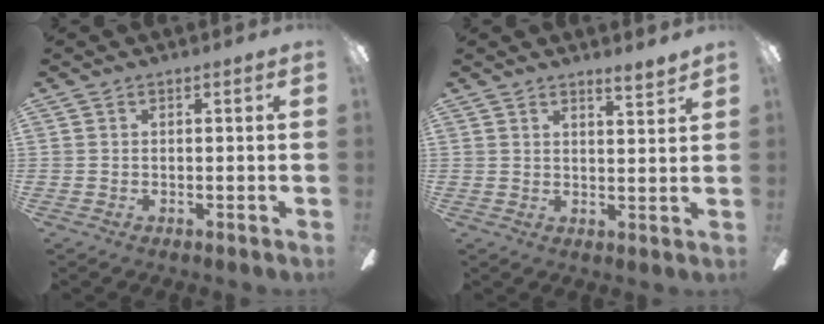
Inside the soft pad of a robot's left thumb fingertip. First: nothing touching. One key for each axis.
{"total": 3.3, "fx": 3.1, "fy": -0.4, "fz": 1.0, "tx": -0.009, "ty": -0.027, "tz": 0.052}